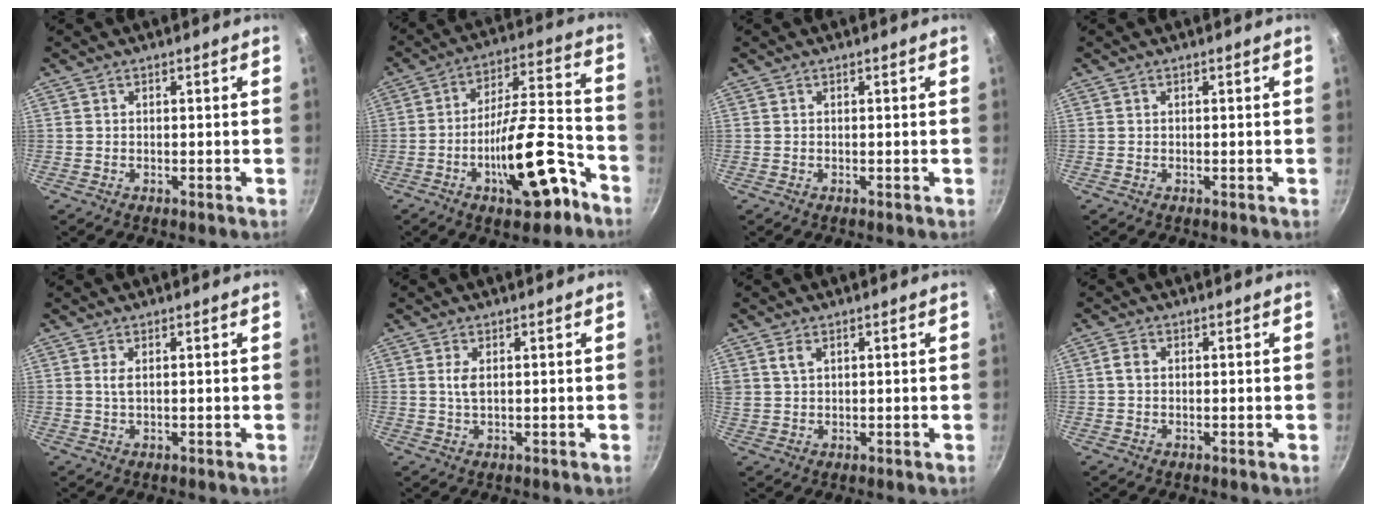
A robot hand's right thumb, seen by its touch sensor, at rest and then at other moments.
{"total": 17.6, "force": [-8.2, 5.5, 14.6], "torque": [-0.218, 0.059, -0.137]}
{"total": 0.0}
{"total": 0.0}
{"total": 1.3, "force": [0.4, 0.4, 1.2], "torque": [-0.026, -0.003, 0.008]}
{"total": 2.8, "force": [0.7, 1.2, 2.4], "torque": [-0.047, -0.005, 0.014]}
{"total": 2.7, "force": [1.4, 1.6, 1.7], "torque": [-0.027, -0.004, 0.027]}
{"total": 2.0, "force": [0.2, 1.5, 1.3], "torque": [-0.025, 0.004, 0.001]}